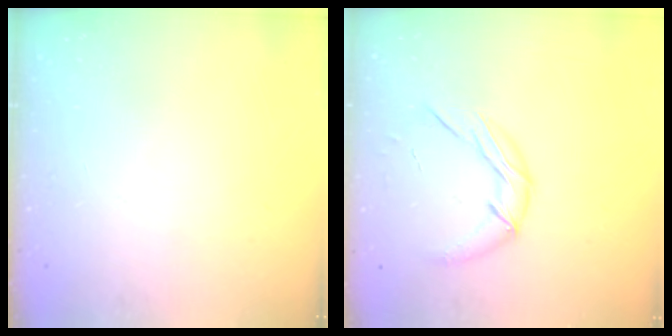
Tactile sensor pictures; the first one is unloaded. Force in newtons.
{"total": 9.1, "press": 9.1, "slide": 0.6}